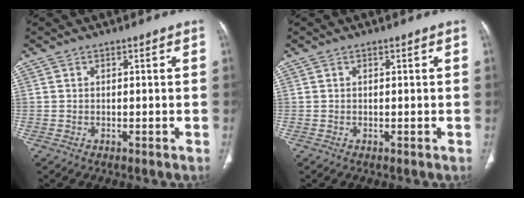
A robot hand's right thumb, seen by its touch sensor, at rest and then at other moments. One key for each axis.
{"total": 0.0}